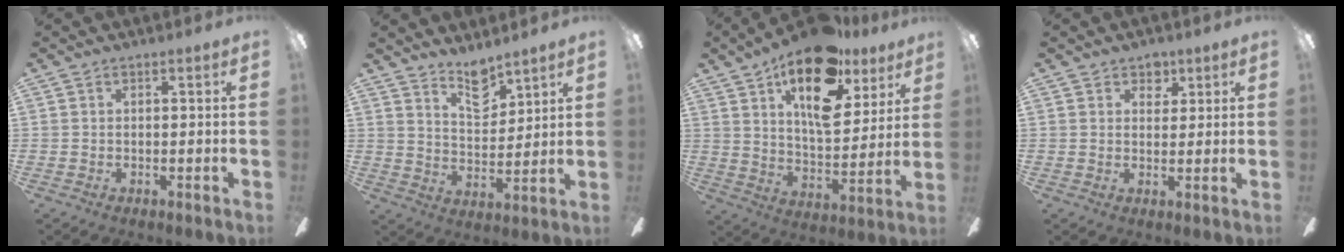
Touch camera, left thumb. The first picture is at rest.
{"total": 8.2, "force": [6.8, 3.2, 3.3], "torque": [-0.044, -0.042, 0.120]}
{"total": 20.7, "force": [12.7, 9.4, 13.4], "torque": [-0.204, -0.067, 0.215]}
{"total": 4.0, "force": [2.7, 2.7, 1.2], "torque": [0.000, -0.011, 0.044]}